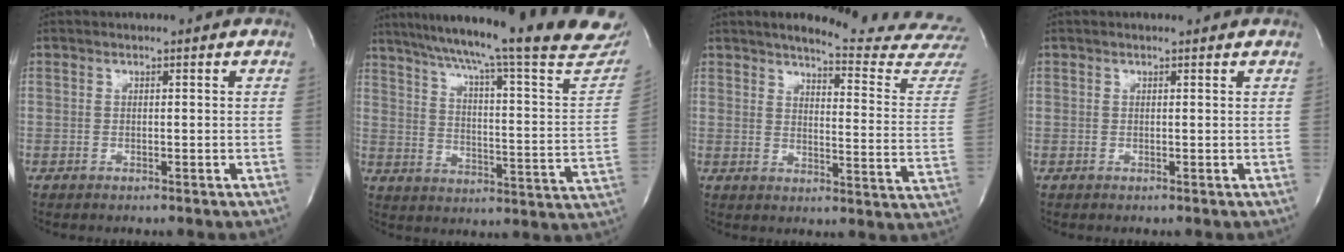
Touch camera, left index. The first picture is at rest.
{"total": 30.3, "force": [25.7, 2.1, 15.9], "torque": [-0.235, -0.051, 0.326]}
{"total": 19.1, "force": [18.3, -0.6, 5.7], "torque": [-0.074, -0.128, 0.204]}
{"total": 1.4, "force": [1.3, 0.2, 0.4], "torque": [-0.012, 0.008, 0.014]}